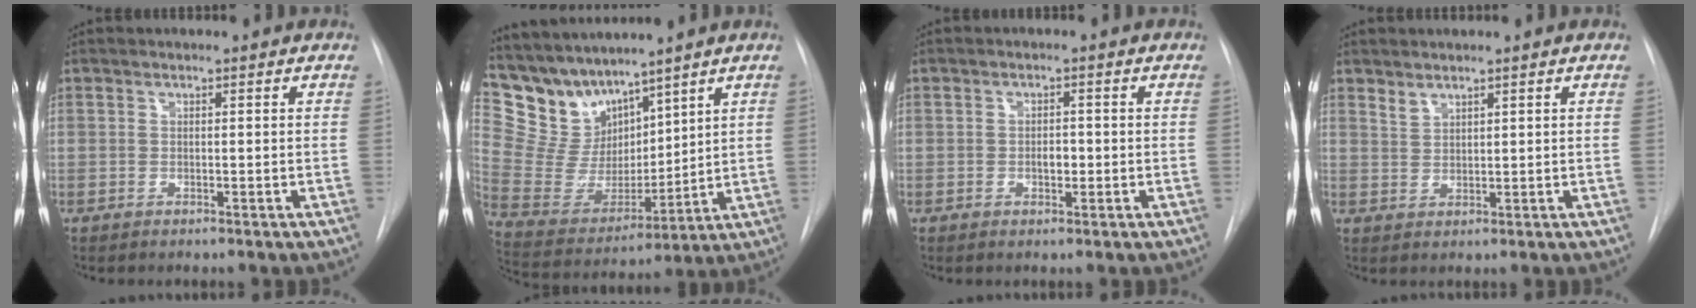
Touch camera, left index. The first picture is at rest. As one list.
[{"total": 11.6, "force": [10.2, 4.9, 2.5], "torque": [-0.071, 0.023, 0.215]}, {"total": 1.7, "force": [-0.3, 1.0, 1.3], "torque": [-0.019, 0.002, -0.002]}, {"total": 1.8, "force": [1.7, 0.4, 0.4], "torque": [-0.005, 0.000, 0.035]}]